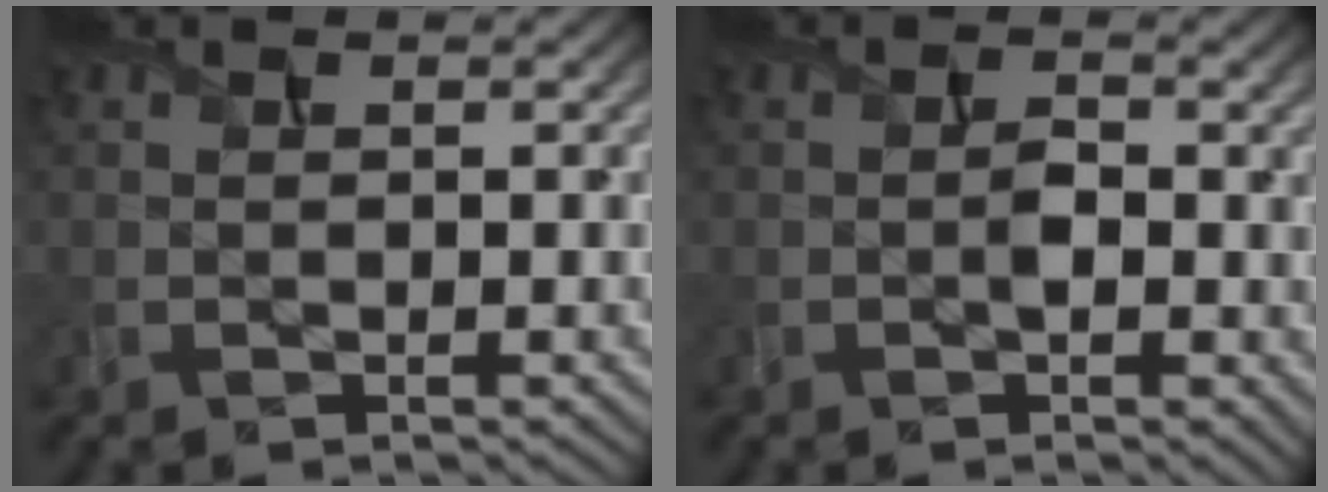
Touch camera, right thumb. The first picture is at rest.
{"total": 2.3, "force": [-0.5, 1.0, 2.0], "torque": [-0.033, -0.002, -0.009]}